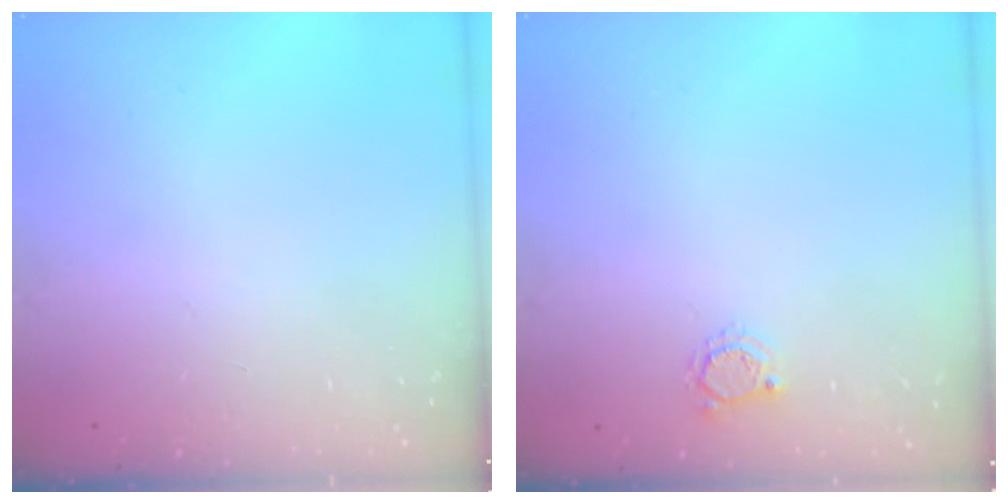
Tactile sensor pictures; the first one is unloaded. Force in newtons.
{"total": 3.4, "press": 3.4, "slide": 0.5}